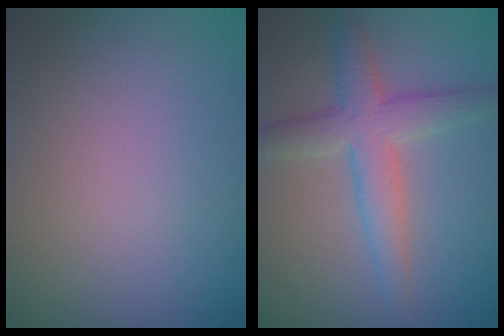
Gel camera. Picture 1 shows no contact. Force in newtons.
{"total": 4.5, "press": 4.5, "slide": 0.2}